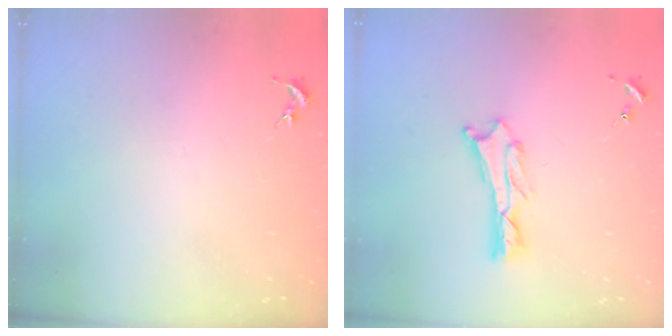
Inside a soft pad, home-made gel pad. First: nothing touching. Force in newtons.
{"total": 1.1, "press": 1.0, "slide": 0.2}